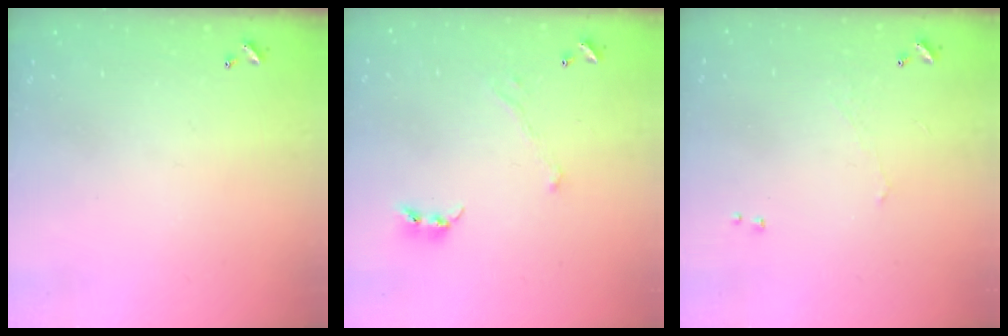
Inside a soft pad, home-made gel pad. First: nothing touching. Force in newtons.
{"total": 0.9, "press": 0.4, "slide": 0.8}
{"total": 0.6, "press": 0.4, "slide": 0.5}